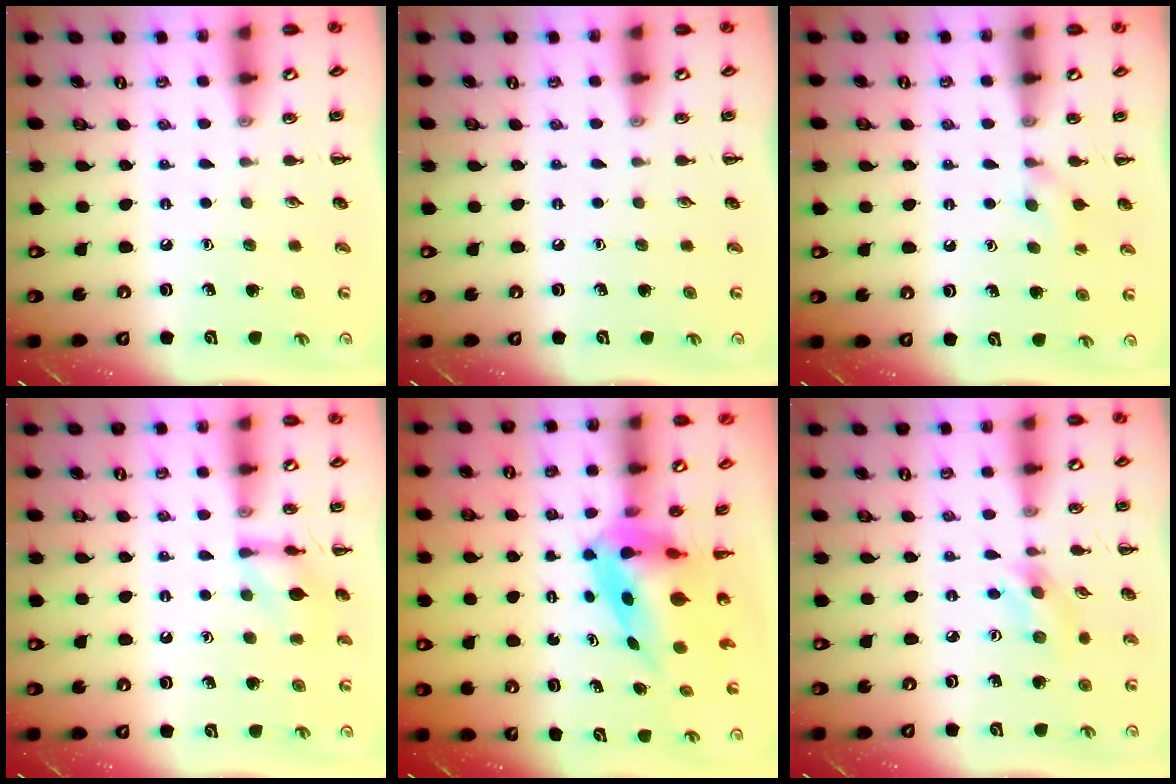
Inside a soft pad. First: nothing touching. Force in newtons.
{"total": 0.0}
{"total": 6.6, "press": 6.4, "slide": 1.7}
{"total": 9.0, "press": 8.9, "slide": 0.6}
{"total": 7.1, "press": 6.7, "slide": 2.2}
{"total": 2.7, "press": 2.6, "slide": 0.6}